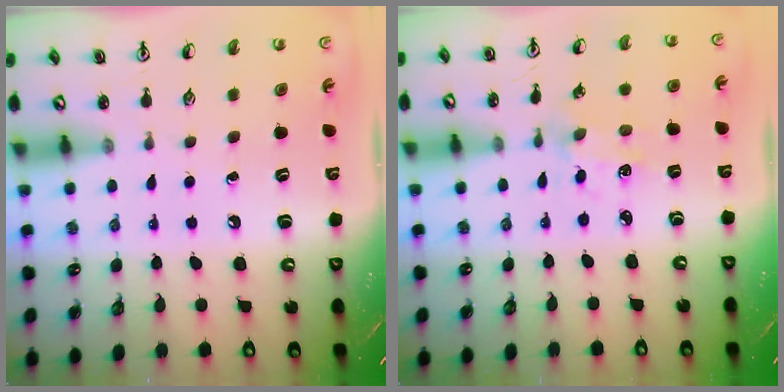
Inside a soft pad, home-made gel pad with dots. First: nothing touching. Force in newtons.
{"total": 2.0, "press": 2.0, "slide": 0.2}